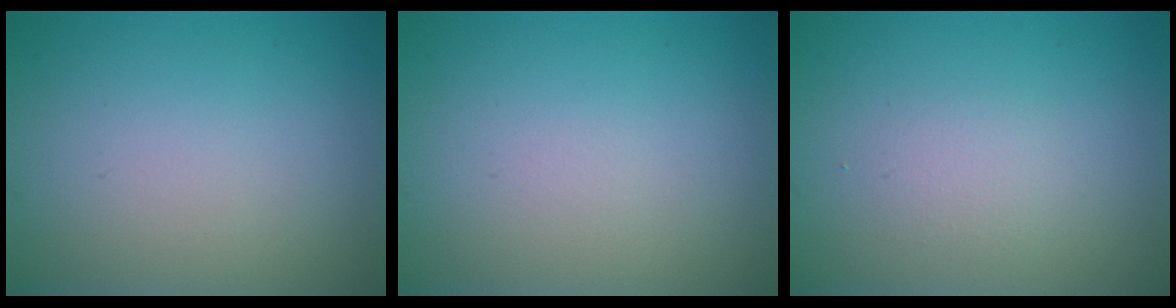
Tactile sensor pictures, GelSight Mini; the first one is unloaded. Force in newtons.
{"total": 0.0}
{"total": 1.4, "press": 1.4, "slide": 0.1}